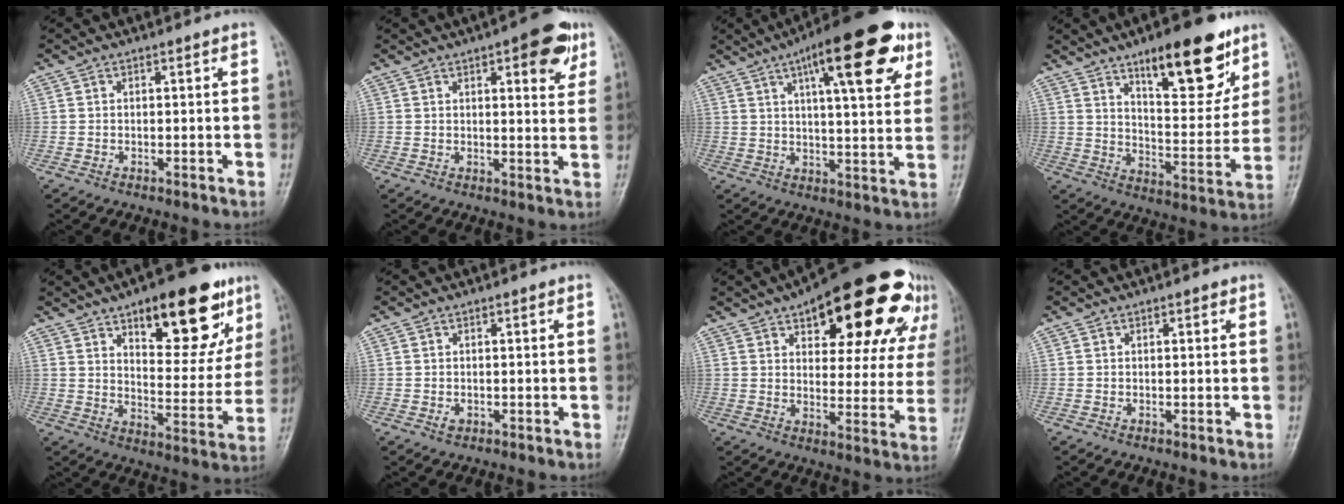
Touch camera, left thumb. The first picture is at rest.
{"total": 9.2, "force": [4.7, 3.3, 7.3], "torque": [-0.068, -0.015, 0.053]}
{"total": 19.6, "force": [9.5, 5.8, 16.2], "torque": [-0.207, -0.014, 0.132]}
{"total": 18.6, "force": [11.4, 6.5, 13.2], "torque": [-0.147, -0.065, 0.178]}
{"total": 21.0, "force": [11.6, 8.6, 15.2], "torque": [-0.161, -0.047, 0.170]}
{"total": 1.2, "force": [-0.1, 0.9, 0.8], "torque": [-0.005, 0.000, -0.002]}
{"total": 26.1, "force": [15.7, 11.2, 17.7], "torque": [-0.199, -0.029, 0.205]}
{"total": 0.9, "force": [0.5, 0.4, 0.7], "torque": [-0.006, 0.000, 0.004]}